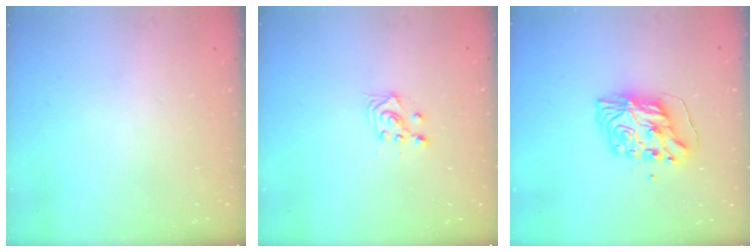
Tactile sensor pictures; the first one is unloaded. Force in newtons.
{"total": 3.6, "press": 3.5, "slide": 0.9}
{"total": 9.2, "press": 9.2, "slide": 0.9}